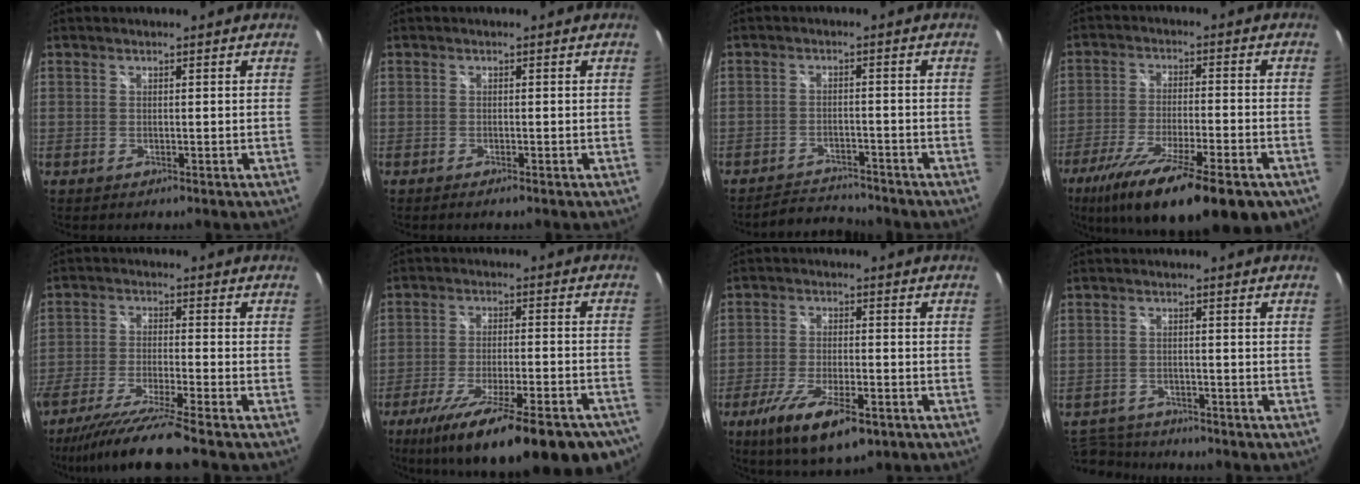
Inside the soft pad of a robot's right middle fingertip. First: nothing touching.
{"total": 0.9, "force": [-0.8, -0.1, 0.5], "torque": [-0.009, -0.002, -0.015]}
{"total": 6.4, "force": [-6.2, 1.0, 0.7], "torque": [-0.032, 0.005, -0.099]}
{"total": 21.1, "force": [-13.7, 5.0, 15.2], "torque": [-0.270, -0.060, -0.218]}
{"total": 12.7, "force": [-10.7, -1.2, 6.8], "torque": [-0.148, -0.033, -0.190]}
{"total": 26.2, "force": [-19.4, 6.3, 16.4], "torque": [-0.268, -0.062, -0.272]}
{"total": 12.5, "force": [-7.2, 3.8, 9.5], "torque": [-0.200, -0.041, -0.126]}
{"total": 8.6, "force": [-7.8, 3.2, 2.0], "torque": [-0.067, 0.001, -0.130]}